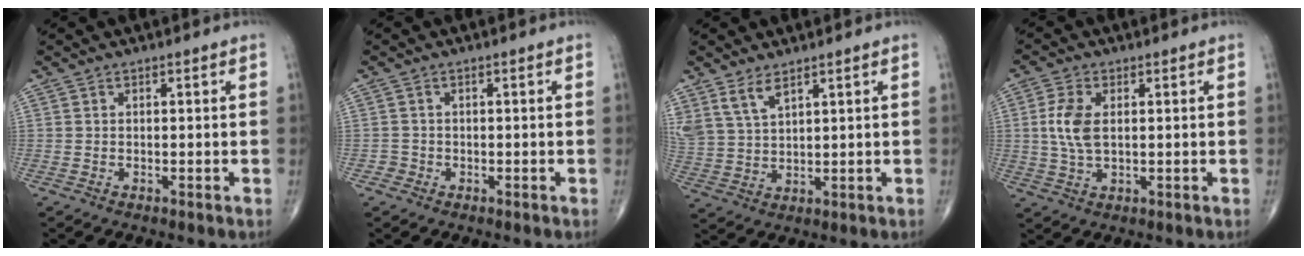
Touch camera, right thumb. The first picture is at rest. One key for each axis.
{"total": 1.3, "fx": -0.6, "fy": 1.1, "fz": -0.2, "tx": 0.012, "ty": 0.007, "tz": -0.017}
{"total": 6.1, "fx": 4.2, "fy": 2.5, "fz": 3.6, "tx": -0.072, "ty": -0.016, "tz": 0.094}
{"total": 6.6, "fx": 0.9, "fy": 3.6, "fz": 5.5, "tx": -0.124, "ty": 0.000, "tz": 0.018}